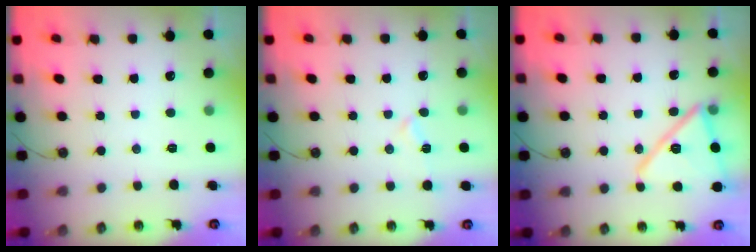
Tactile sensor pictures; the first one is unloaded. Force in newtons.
{"total": 5.2, "press": 4.7, "slide": 2.3}
{"total": 15.9, "press": 15.8, "slide": 1.5}